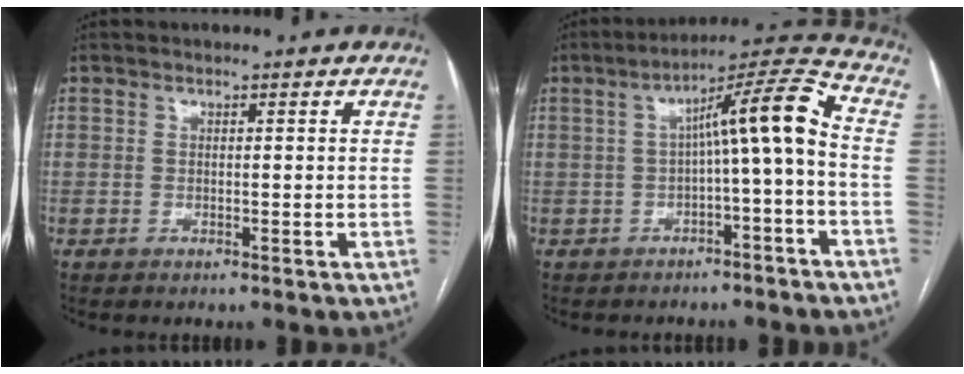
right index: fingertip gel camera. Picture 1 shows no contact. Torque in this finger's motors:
{"motor_torque": [1.02, -0.30, 0.56, 0.14]}